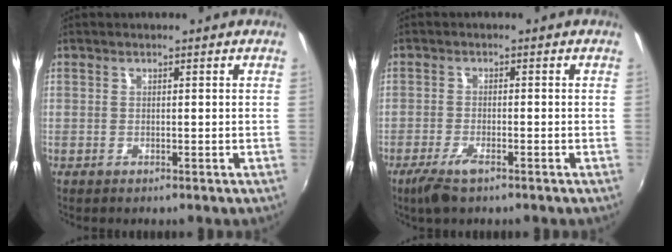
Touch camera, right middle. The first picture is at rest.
{"total": 4.5, "force": [-3.1, 1.1, 3.2], "torque": [-0.079, -0.012, -0.059]}